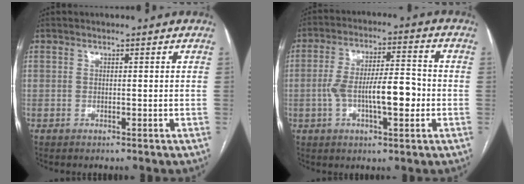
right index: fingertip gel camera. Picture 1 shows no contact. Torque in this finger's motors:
{"motor_torque": [1.45, -0.69, 0.75, 0.20]}